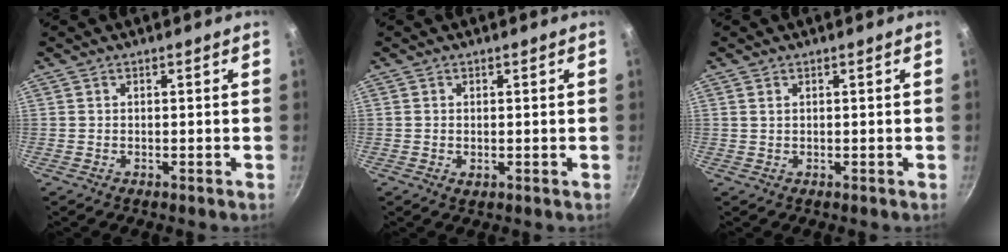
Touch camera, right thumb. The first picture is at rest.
{"total": 0.9, "force": [0.0, 0.5, 0.7], "torque": [-0.011, -0.002, 0.001]}
{"total": 0.7, "force": [0.4, 0.4, 0.5], "torque": [-0.010, 0.001, 0.009]}